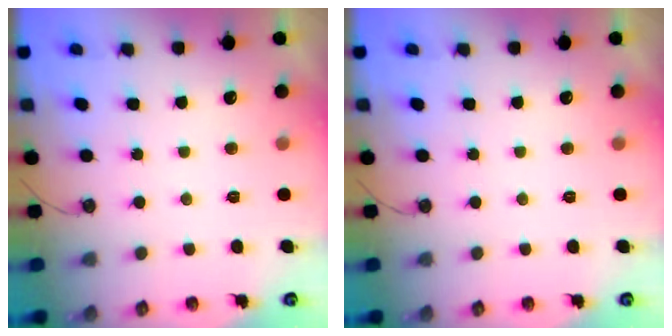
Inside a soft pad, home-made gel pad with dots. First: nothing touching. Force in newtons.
{"total": 0.0}